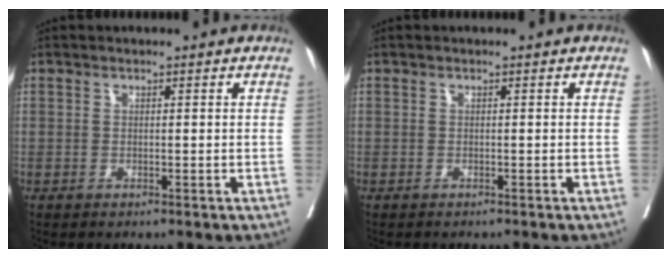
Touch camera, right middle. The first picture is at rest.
{"total": 0.7, "force": [-0.6, 0.1, 0.2], "torque": [-0.004, -0.004, -0.010]}